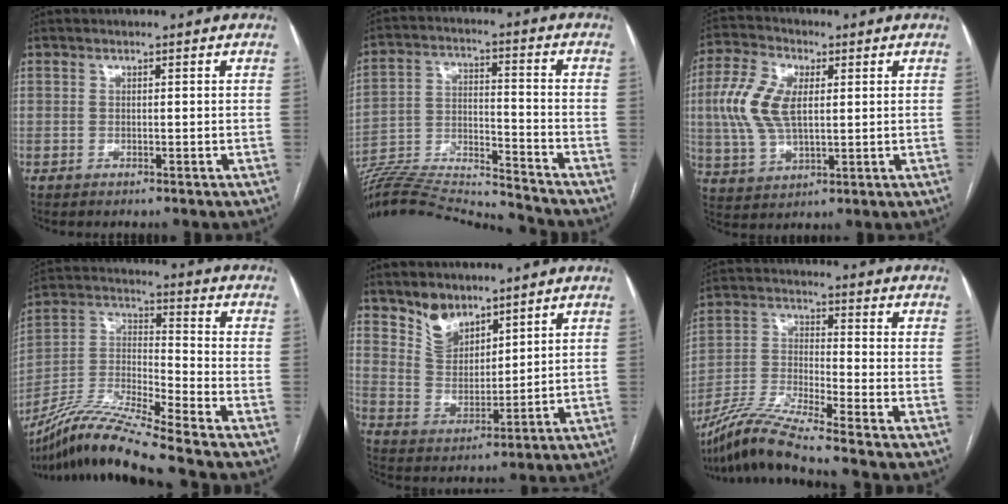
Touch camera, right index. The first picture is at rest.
{"total": 19.6, "force": [-18.9, -0.8, 5.2], "torque": [-0.110, -0.008, -0.310]}
{"total": 10.6, "force": [1.7, 5.2, 9.0], "torque": [-0.217, 0.015, 0.035]}
{"total": 15.1, "force": [-12.6, -1.4, 8.2], "torque": [-0.165, -0.007, -0.236]}
{"total": 7.3, "force": [5.8, 3.6, 2.5], "torque": [-0.054, 0.002, 0.122]}
{"total": 10.0, "force": [-8.7, -1.8, 4.4], "torque": [-0.095, -0.019, -0.167]}